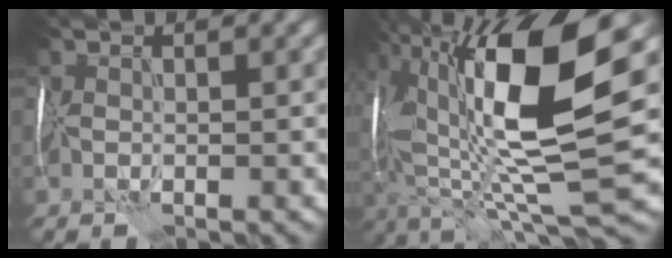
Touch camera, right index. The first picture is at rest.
{"total": 15.4, "force": [2.7, 5.1, 14.2], "torque": [-0.272, -0.007, 0.052]}